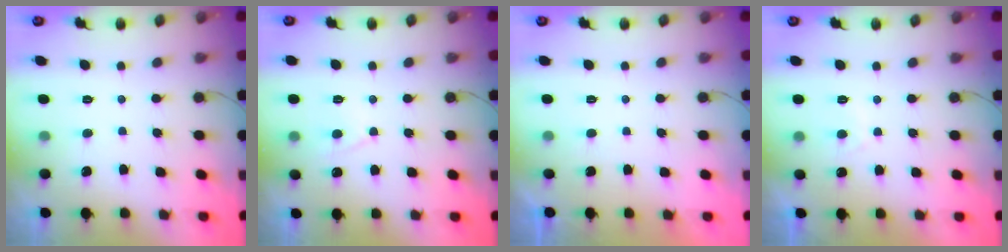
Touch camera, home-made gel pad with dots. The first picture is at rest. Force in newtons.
{"total": 5.2, "press": 5.2, "slide": 0.6}
{"total": 2.0, "press": 2.0, "slide": 0.6}
{"total": 2.5, "press": 2.3, "slide": 0.9}